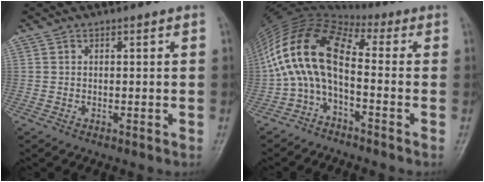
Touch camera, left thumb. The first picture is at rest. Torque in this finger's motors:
{"motor_torque": [0.61, 1.81, 1.58, 1.19, 0.28]}